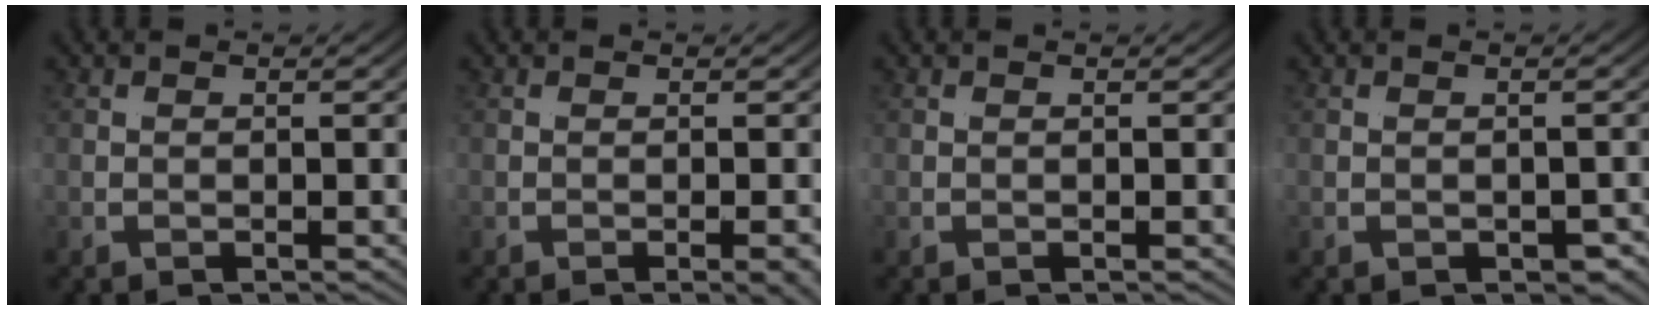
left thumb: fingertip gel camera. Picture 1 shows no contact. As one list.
[{"total": 1.3, "force": [-0.5, 0.0, 1.2], "torque": [-0.026, 0.000, -0.015]}, {"total": 0.0}, {"total": 1.9, "force": [-0.8, 1.2, 1.3], "torque": [-0.019, -0.010, -0.007]}]